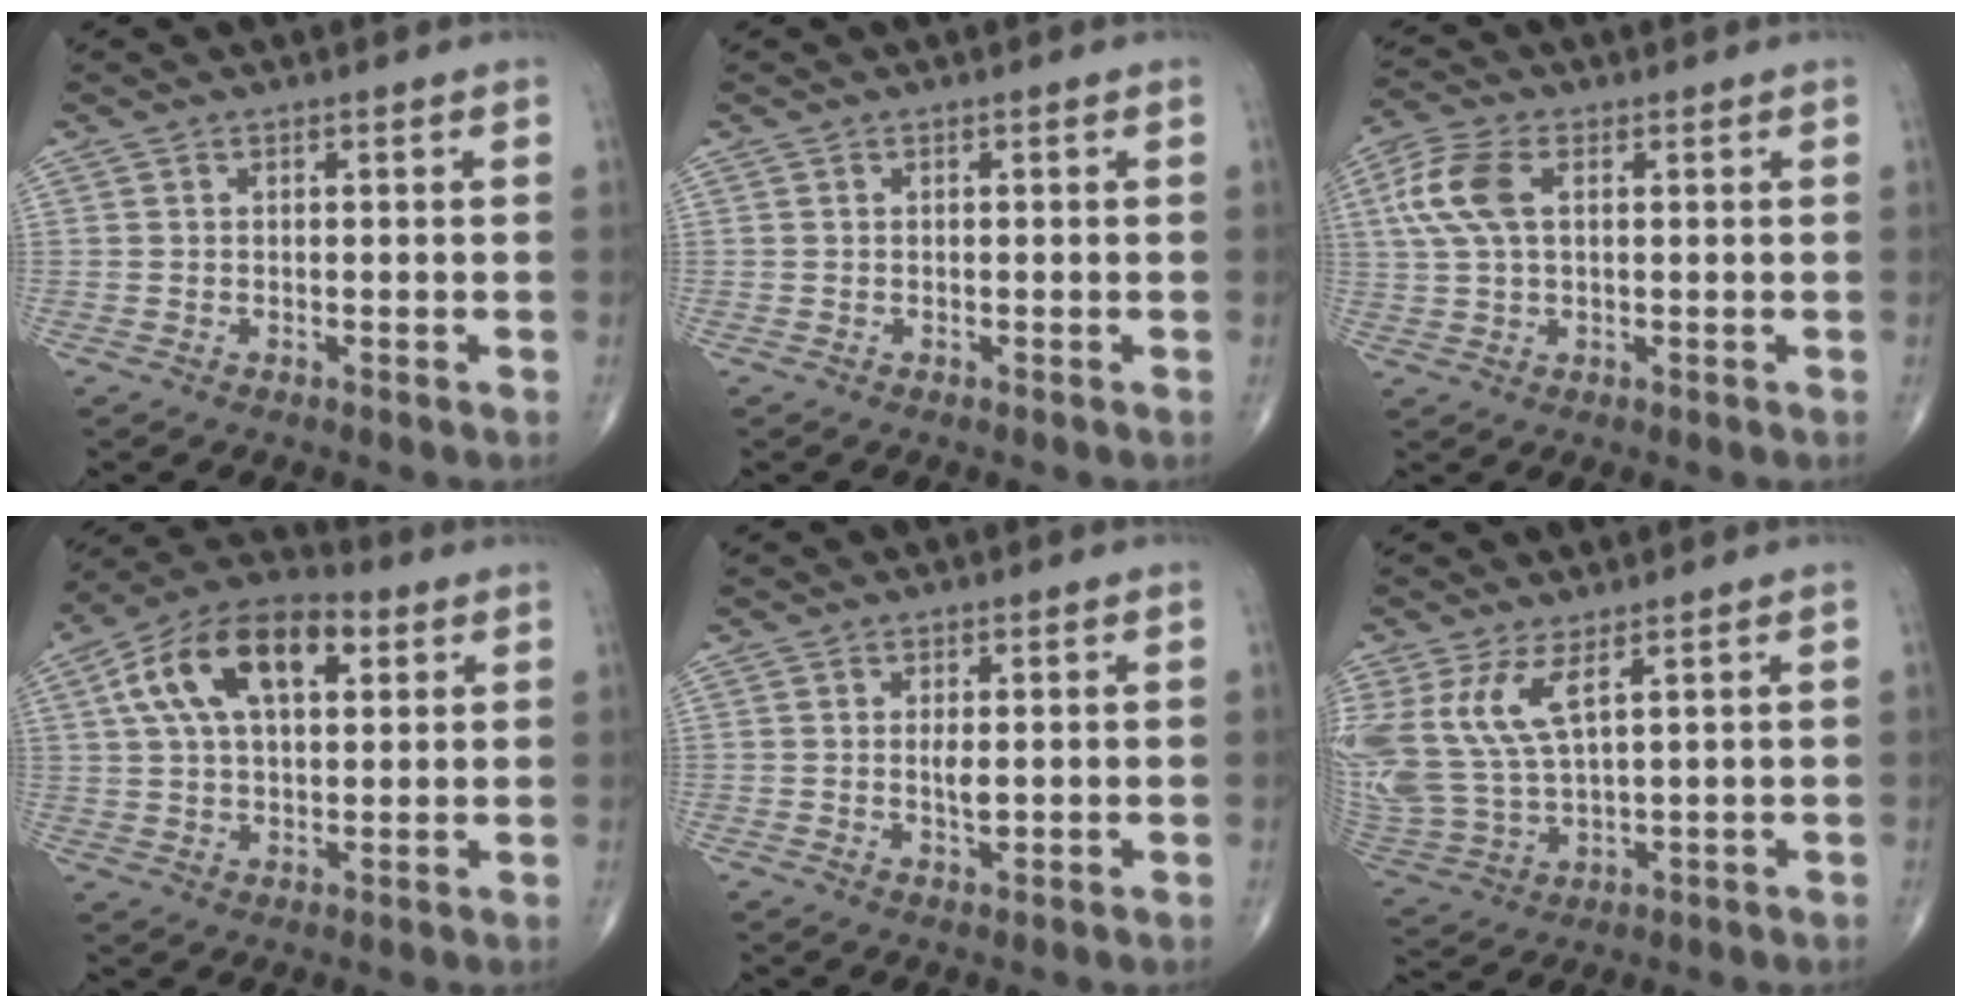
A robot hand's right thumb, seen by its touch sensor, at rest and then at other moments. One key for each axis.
{"total": 0.0}
{"total": 8.5, "fx": 2.0, "fy": 4.6, "fz": 6.9, "tx": -0.168, "ty": 0.016, "tz": 0.038}
{"total": 16.7, "fx": 5.5, "fy": 8.9, "fz": 13.0, "tx": -0.212, "ty": 0.018, "tz": 0.087}
{"total": 2.6, "fx": 0.1, "fy": 0.9, "fz": 2.4, "tx": -0.039, "ty": -0.006, "tz": 0.002}
{"total": 12.9, "fx": 5.2, "fy": 5.3, "fz": 10.5, "tx": -0.253, "ty": -0.024, "tz": 0.119}